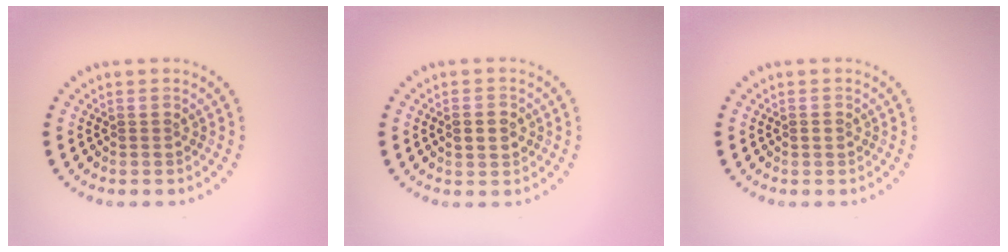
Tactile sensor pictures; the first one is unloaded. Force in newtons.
{"total": 2.6, "press": 2.6, "slide": 0.2}
{"total": 0.8, "press": 0.8, "slide": 0.1}